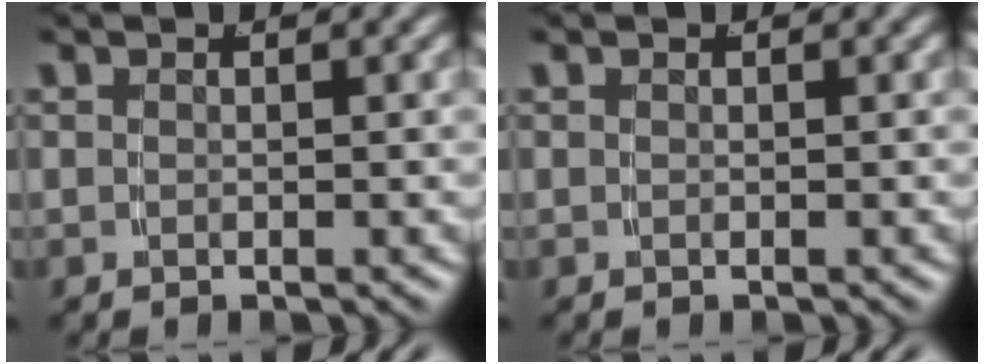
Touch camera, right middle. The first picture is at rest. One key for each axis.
{"total": 0.0}